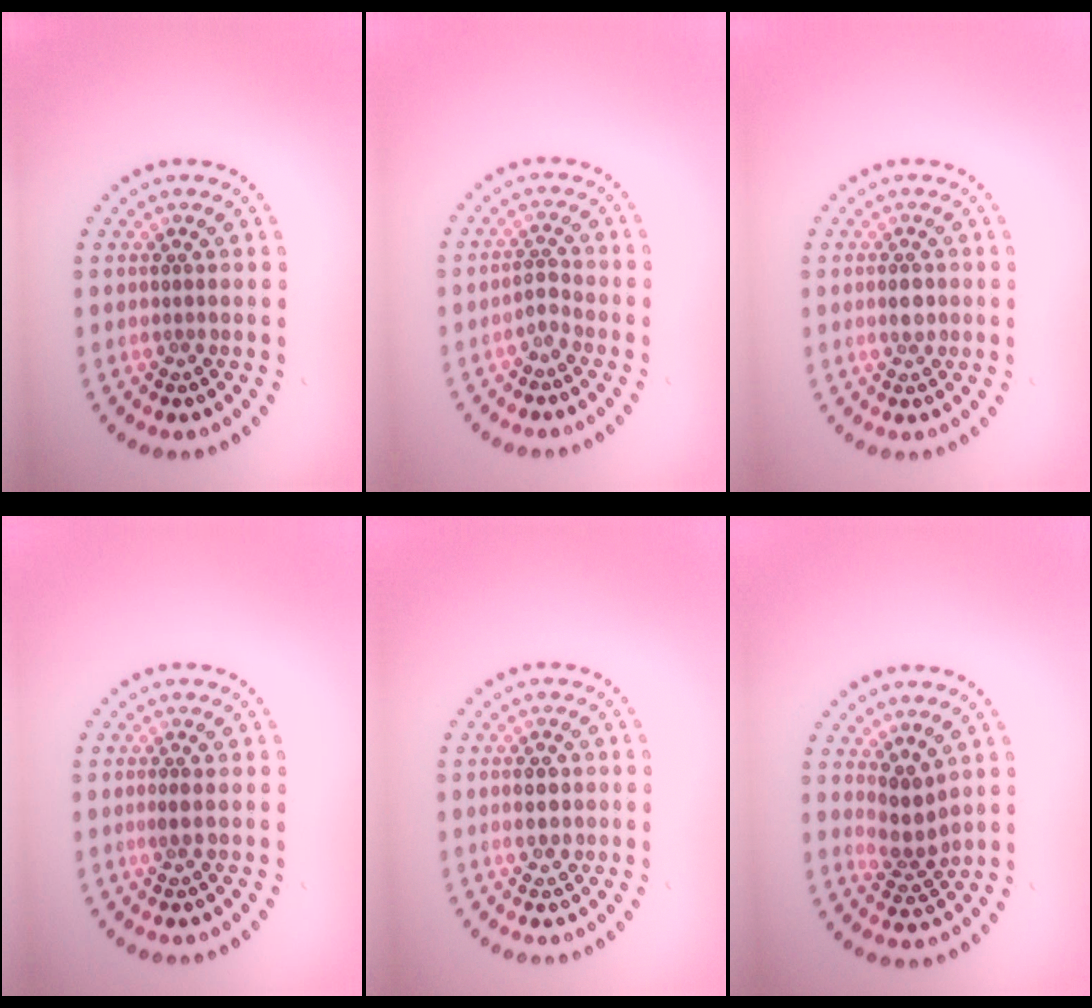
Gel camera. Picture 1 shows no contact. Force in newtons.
{"total": 1.1, "press": 0.8, "slide": 0.8}
{"total": 1.6, "press": 1.6, "slide": 0.2}
{"total": 0.8, "press": 0.5, "slide": 0.6}
{"total": 2.6, "press": 2.6, "slide": 0.2}
{"total": 2.5, "press": 2.0, "slide": 1.6}